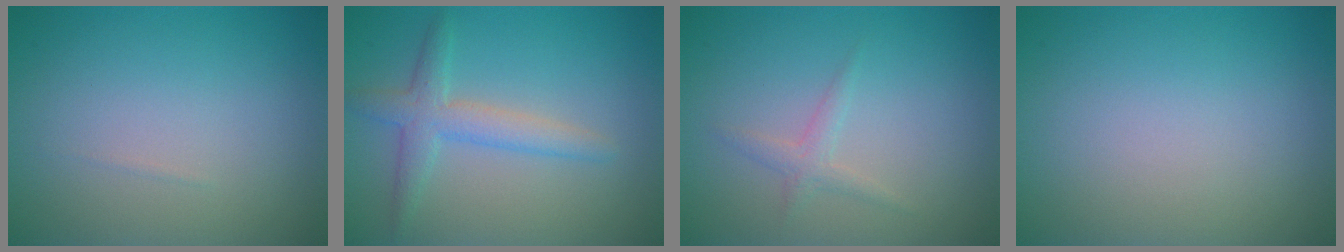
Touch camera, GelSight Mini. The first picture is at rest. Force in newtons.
{"total": 3.1, "press": 3.1, "slide": 0.1}
{"total": 1.4, "press": 1.4, "slide": 0.0}
{"total": 0.0}